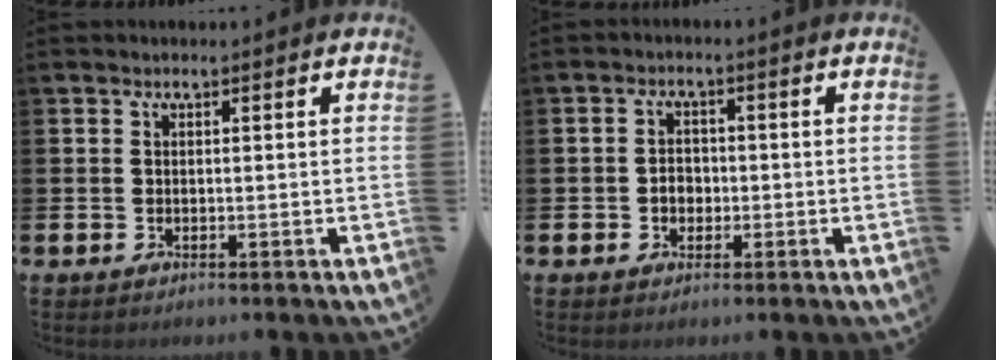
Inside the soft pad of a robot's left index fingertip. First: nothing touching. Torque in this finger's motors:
{"motor_torque": [0.05, 0.03, 0.05, 0.02]}